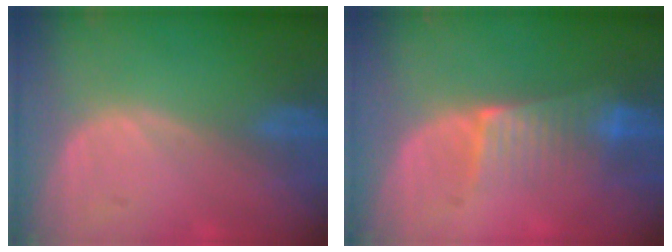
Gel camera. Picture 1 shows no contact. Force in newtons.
{"total": 6.5, "press": 5.6, "slide": 3.3}